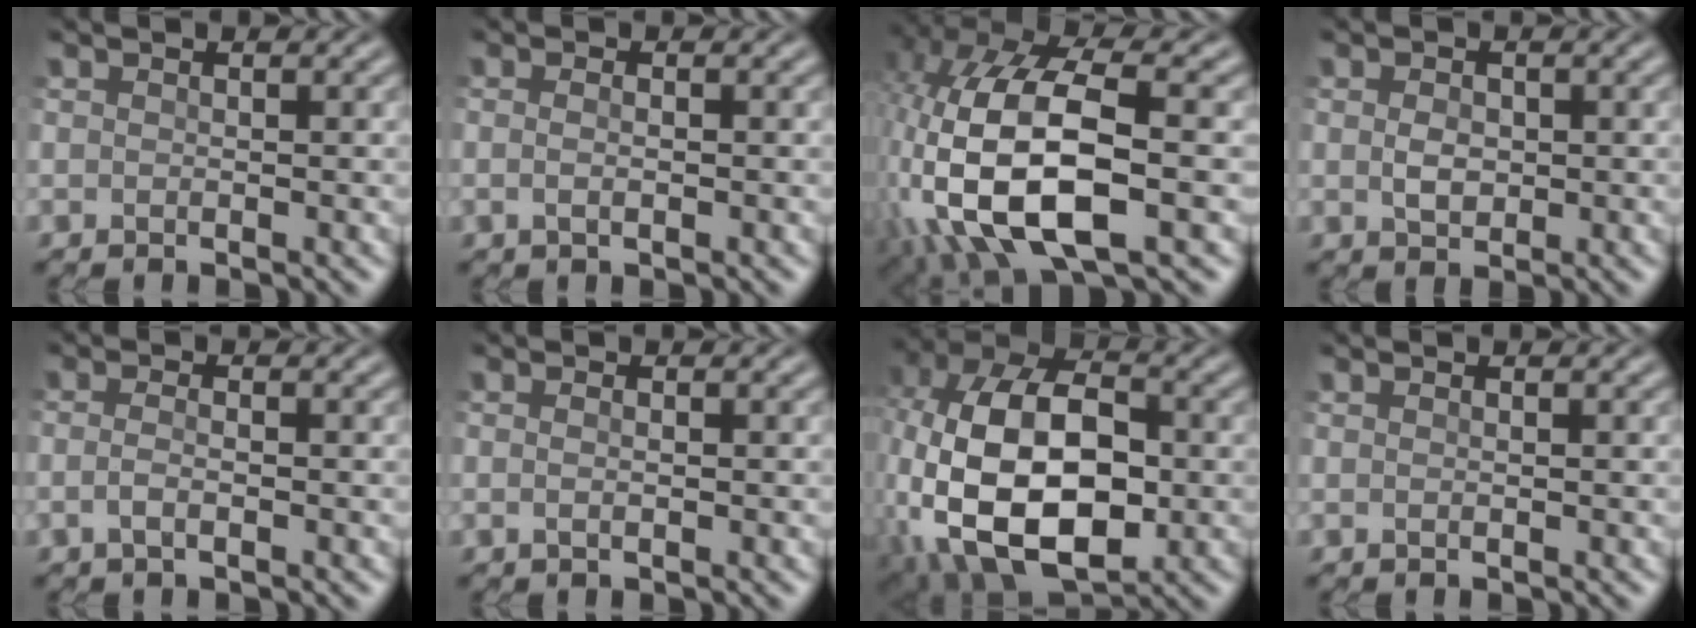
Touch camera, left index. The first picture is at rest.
{"total": 1.3, "force": [-0.1, 0.5, 1.2], "torque": [-0.020, -0.004, -0.004]}
{"total": 13.7, "force": [-2.8, 7.1, 11.4], "torque": [-0.268, -0.018, -0.042]}
{"total": 2.0, "force": [0.1, 1.4, 1.4], "torque": [-0.028, -0.001, 0.001]}
{"total": 1.6, "force": [-0.5, 0.6, 1.4], "torque": [-0.031, -0.001, -0.015]}
{"total": 1.0, "force": [0.0, 0.4, 0.9], "torque": [-0.014, -0.007, 0.000]}
{"total": 17.0, "force": [-2.4, 10.6, 13.1], "torque": [-0.254, -0.007, -0.041]}
{"total": 0.0}